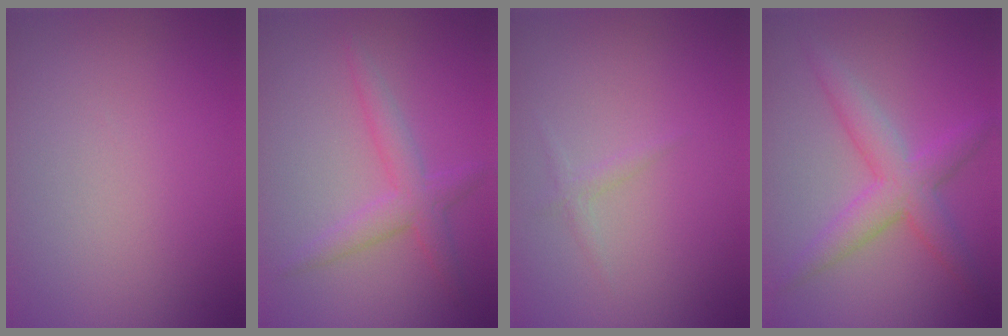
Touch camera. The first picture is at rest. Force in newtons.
{"total": 2.8, "press": 2.8, "slide": 0.1}
{"total": 0.8, "press": 0.8, "slide": 0.1}
{"total": 4.2, "press": 4.2, "slide": 0.1}